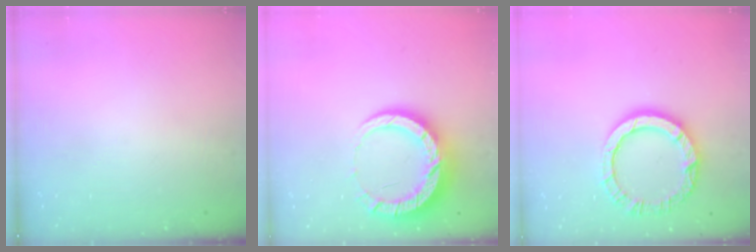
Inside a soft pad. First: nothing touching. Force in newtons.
{"total": 14.0, "press": 14.0, "slide": 1.3}
{"total": 11.7, "press": 11.7, "slide": 1.2}